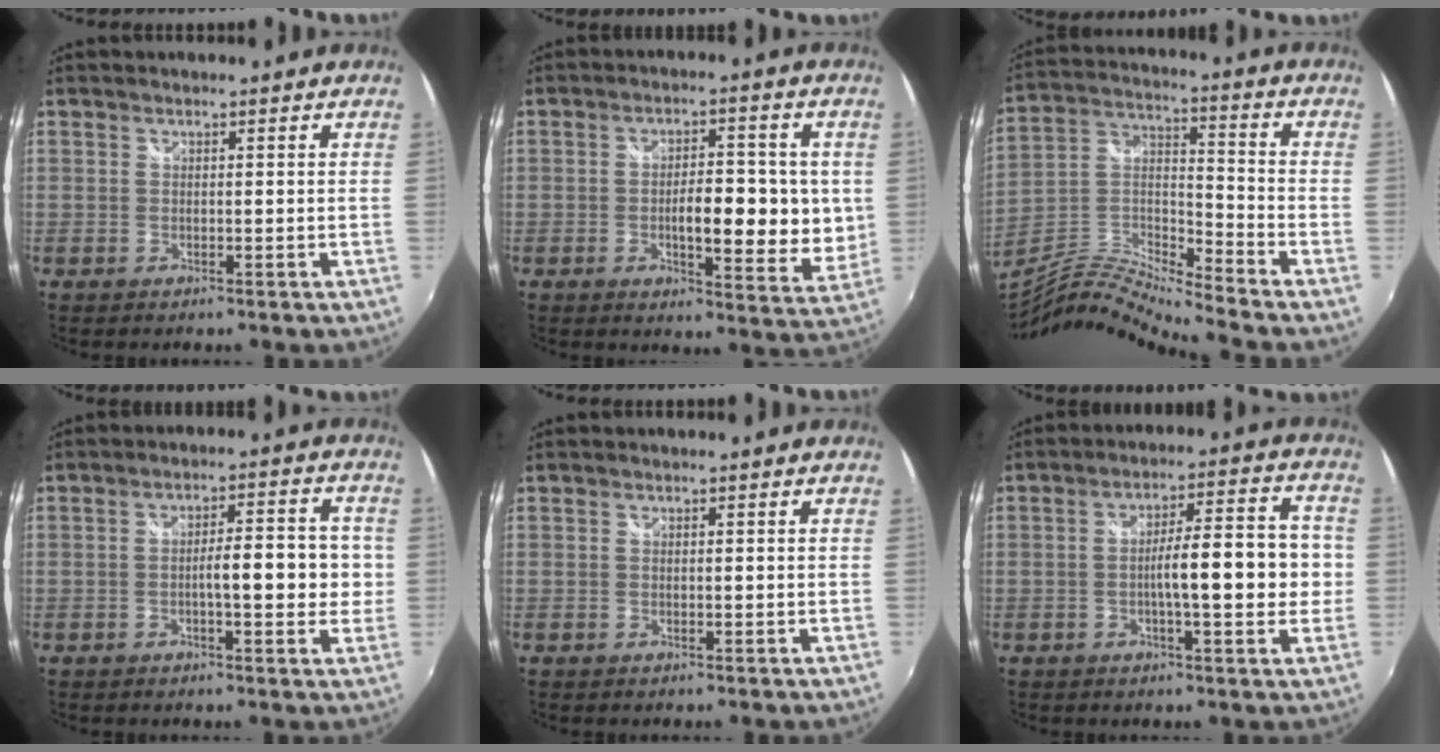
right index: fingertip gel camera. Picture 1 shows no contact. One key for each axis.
{"total": 12.7, "fx": -0.2, "fy": 4.8, "fz": 11.7, "tx": -0.178, "ty": -0.008, "tz": -0.007}
{"total": 12.5, "fx": -10.8, "fy": -0.5, "fz": 6.3, "tx": -0.131, "ty": -0.003, "tz": -0.219}
{"total": 8.7, "fx": -0.9, "fy": 2.4, "fz": 8.3, "tx": -0.134, "ty": 0.006, "tz": -0.013}
{"total": 0.6, "fx": 0.1, "fy": 0.2, "fz": 0.5, "tx": -0.008, "ty": -0.001, "tz": 0.000}
{"total": 12.0, "fx": -1.3, "fy": 2.4, "fz": 11.7, "tx": -0.185, "ty": 0.010, "tz": -0.022}